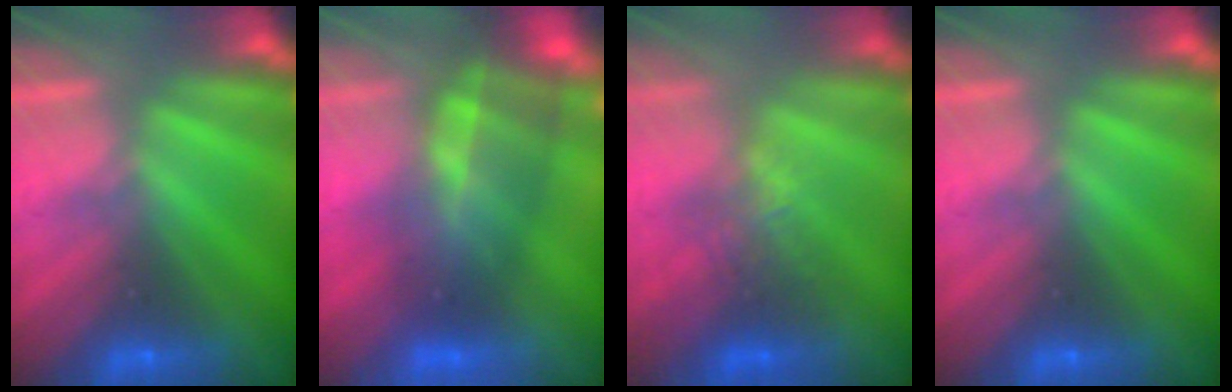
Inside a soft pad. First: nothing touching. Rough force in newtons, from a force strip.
{"total": 7.1}
{"total": 2.7}
{"total": 0.0}